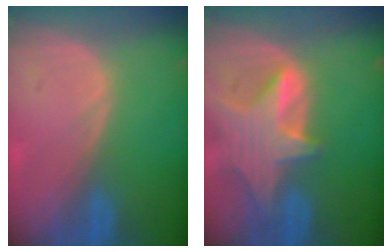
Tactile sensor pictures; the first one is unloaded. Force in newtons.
{"total": 7.9, "press": 7.3, "slide": 3.1}